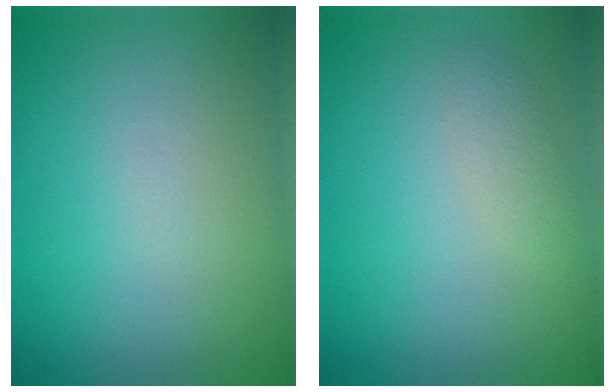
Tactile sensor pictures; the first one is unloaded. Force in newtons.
{"total": 1.4, "press": 1.4, "slide": 0.1}